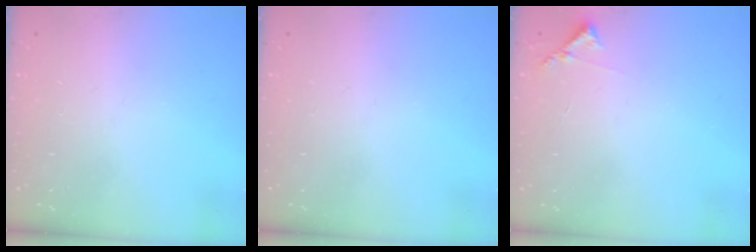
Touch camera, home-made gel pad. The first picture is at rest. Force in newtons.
{"total": 0.0}
{"total": 6.4, "press": 6.4, "slide": 0.5}